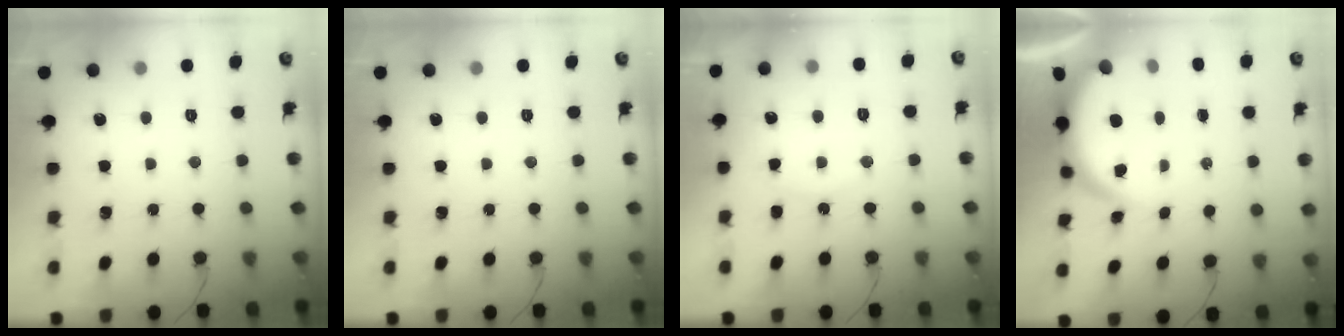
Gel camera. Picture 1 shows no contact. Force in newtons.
{"total": 0.0}
{"total": 7.3, "press": 7.3, "slide": 0.4}
{"total": 4.9, "press": 4.7, "slide": 1.1}